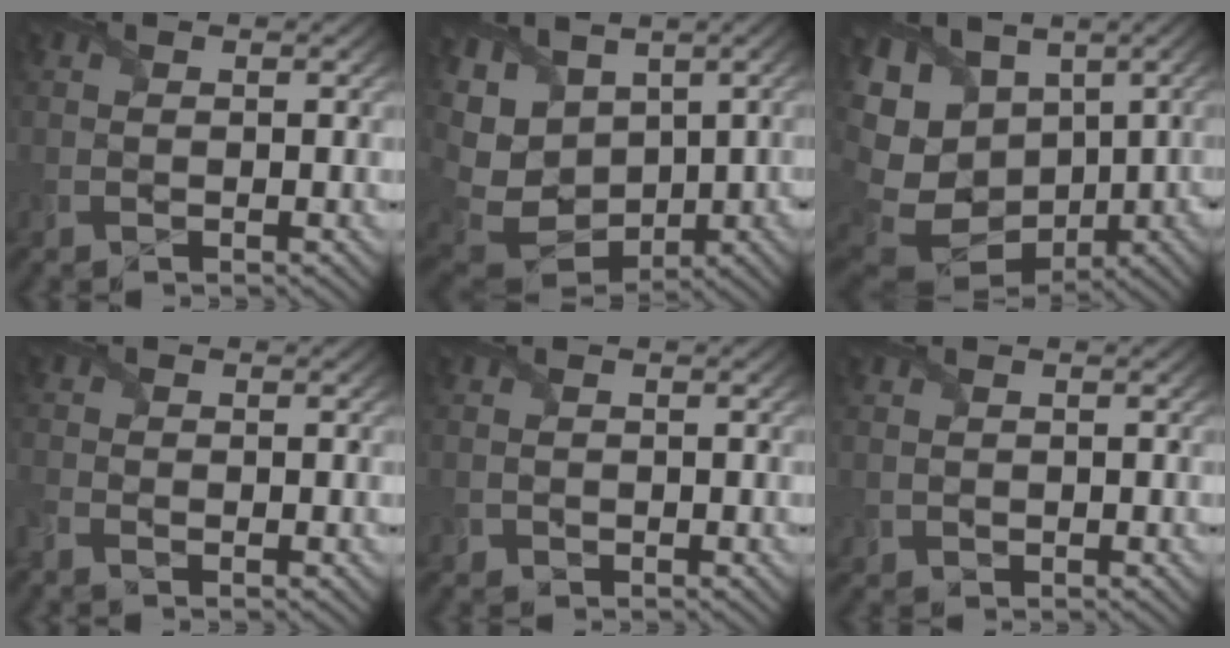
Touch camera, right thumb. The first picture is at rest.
{"total": 12.1, "force": [2.1, 9.5, 7.3], "torque": [-0.217, -0.025, 0.077]}
{"total": 17.5, "force": [0.0, 14.1, 10.4], "torque": [-0.285, -0.033, 0.024]}
{"total": 2.0, "force": [-1.3, 1.1, 1.0], "torque": [-0.035, -0.004, -0.039]}
{"total": 0.7, "force": [-0.1, 0.6, -0.3], "torque": [0.012, -0.002, -0.006]}
{"total": 1.0, "force": [0.5, 0.9, -0.2], "torque": [0.000, -0.002, 0.006]}